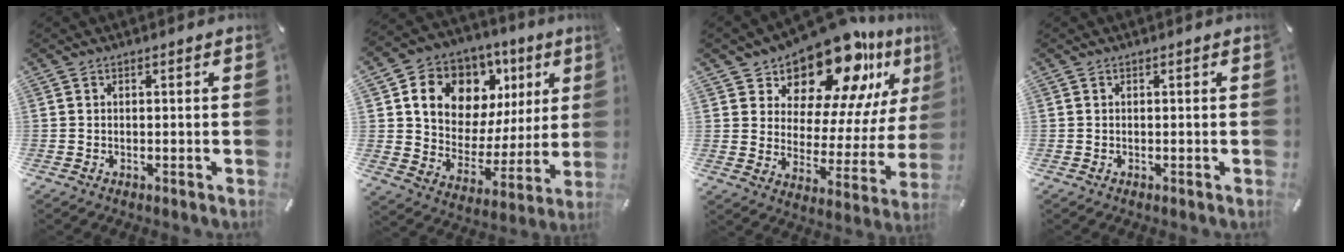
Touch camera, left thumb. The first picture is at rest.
{"total": 13.0, "force": [6.4, 10.1, 5.0], "torque": [-0.083, -0.050, 0.118]}
{"total": 18.9, "force": [15.6, 8.0, 7.2], "torque": [-0.113, -0.141, 0.265]}
{"total": 0.0}